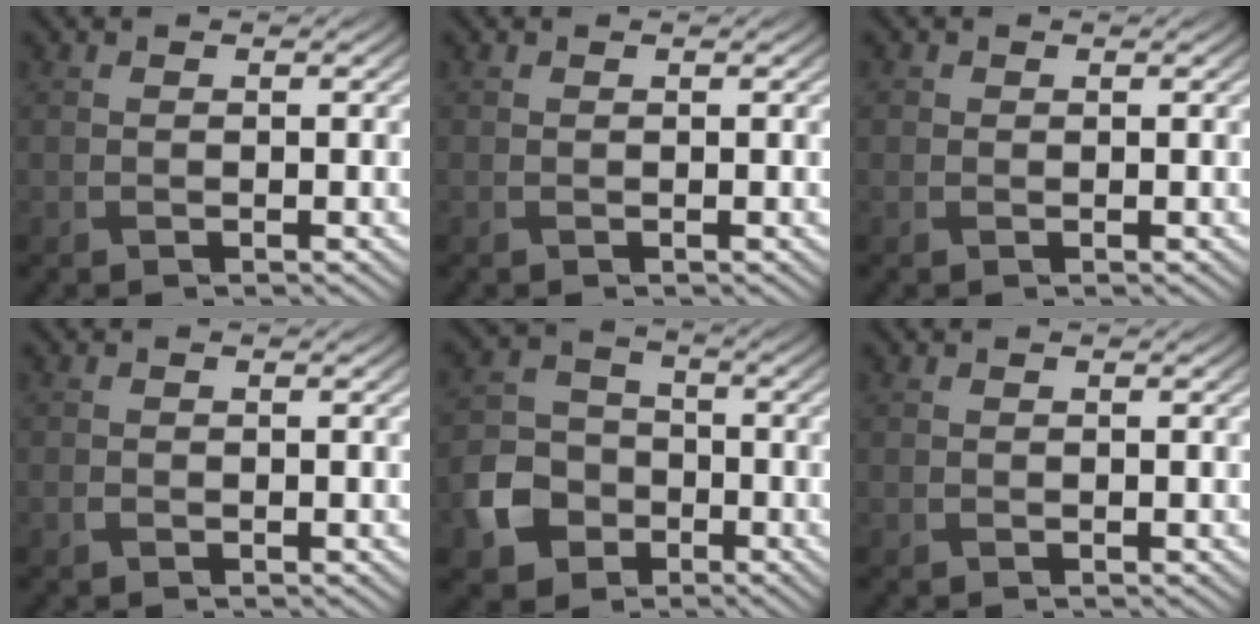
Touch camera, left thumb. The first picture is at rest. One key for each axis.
{"total": 0.0}
{"total": 0.8, "fx": 0.1, "fy": 0.7, "fz": 0.1, "tx": 0.000, "ty": -0.002, "tz": -0.001}
{"total": 0.5, "fx": -0.3, "fy": 0.4, "fz": 0.1, "tx": -0.004, "ty": -0.003, "tz": -0.006}
{"total": 8.0, "fx": -3.6, "fy": 6.2, "fz": 3.4, "tx": -0.091, "ty": -0.011, "tz": -0.084}
{"total": 0.0}